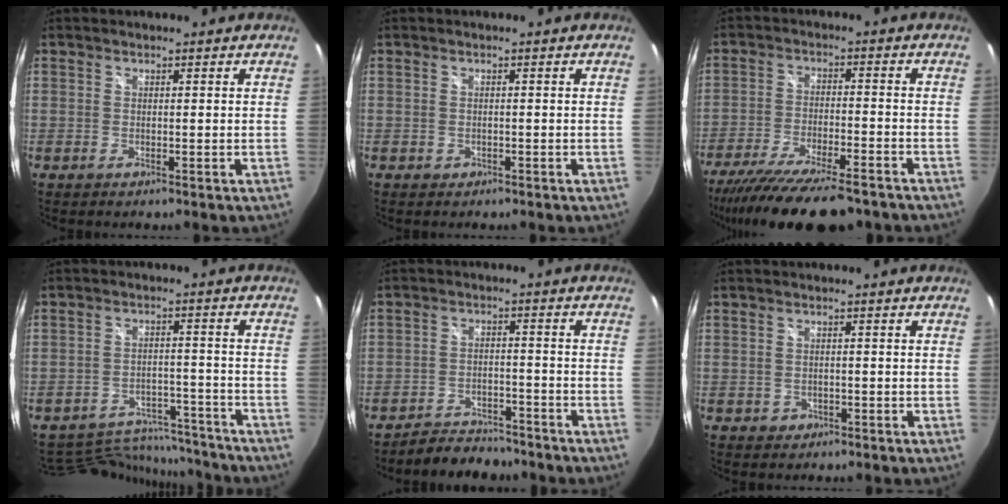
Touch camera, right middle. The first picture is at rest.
{"total": 1.0, "force": [-0.5, 0.8, 0.2], "torque": [-0.005, -0.003, -0.004]}
{"total": 19.0, "force": [-15.6, 4.0, 9.9], "torque": [-0.195, -0.045, -0.246]}
{"total": 15.6, "force": [-14.3, 5.4, 3.2], "torque": [-0.081, 0.026, -0.188]}
{"total": 7.4, "force": [-6.8, 2.5, 1.5], "torque": [-0.049, 0.007, -0.099]}
{"total": 1.9, "force": [-0.8, 1.7, 0.4], "torque": [-0.010, -0.003, -0.008]}